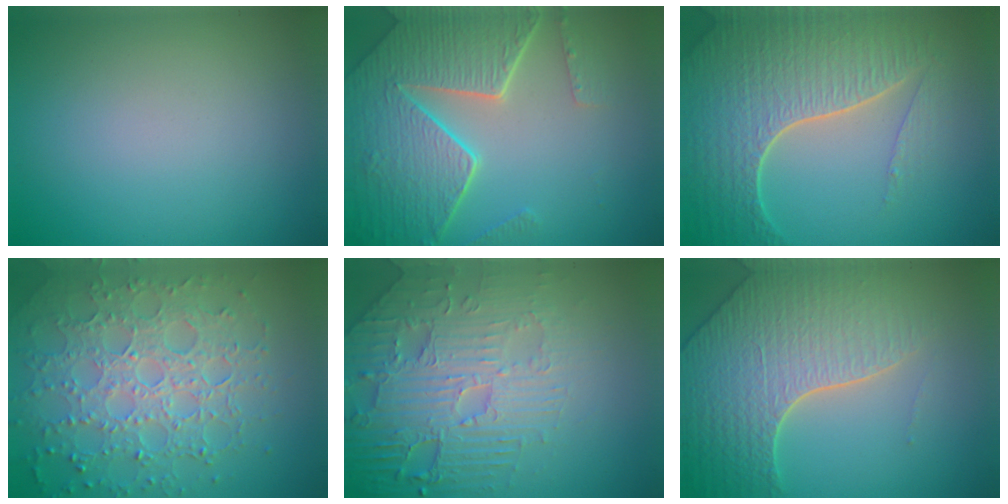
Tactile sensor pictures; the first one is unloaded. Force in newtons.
{"total": 8.1, "press": 5.8, "slide": 5.6}
{"total": 7.1, "press": 5.2, "slide": 4.9}
{"total": 7.6, "press": 5.6, "slide": 5.2}
{"total": 6.0, "press": 5.2, "slide": 3.0}
{"total": 6.6, "press": 5.3, "slide": 3.8}